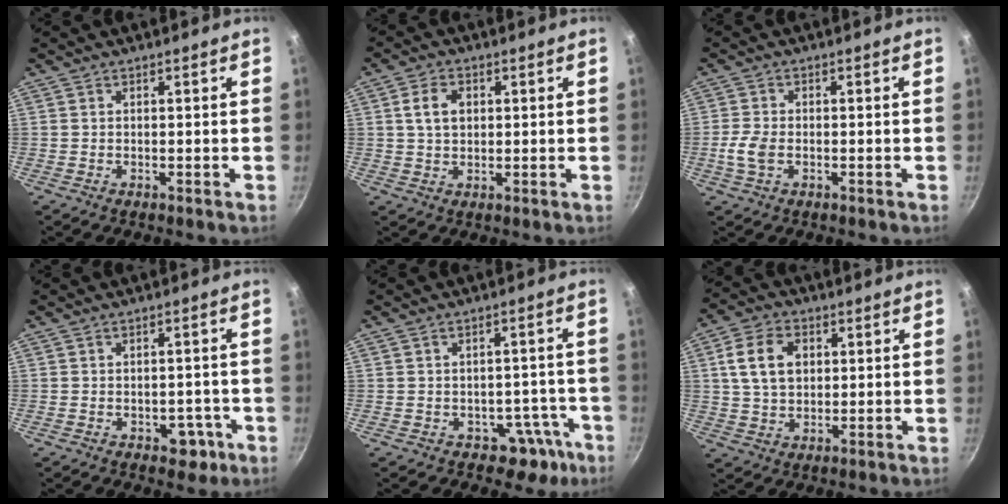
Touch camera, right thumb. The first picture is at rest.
{"total": 5.3, "force": [1.1, 3.7, 3.5], "torque": [-0.049, 0.003, 0.018]}
{"total": 4.4, "force": [-1.0, 2.7, 3.3], "torque": [-0.073, 0.006, -0.022]}
{"total": 4.7, "force": [-2.0, 3.2, 2.8], "torque": [-0.012, 0.019, -0.013]}
{"total": 7.0, "force": [-3.8, 5.2, 2.6], "torque": [0.030, 0.059, -0.025]}
{"total": 9.8, "force": [2.2, 6.9, 6.5], "torque": [-0.105, 0.006, 0.036]}